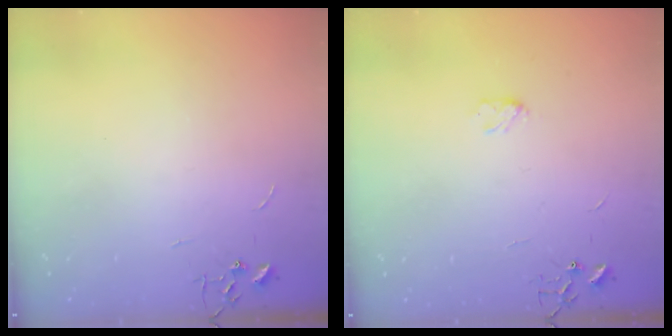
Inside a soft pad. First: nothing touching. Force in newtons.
{"total": 3.5, "press": 3.5, "slide": 0.5}